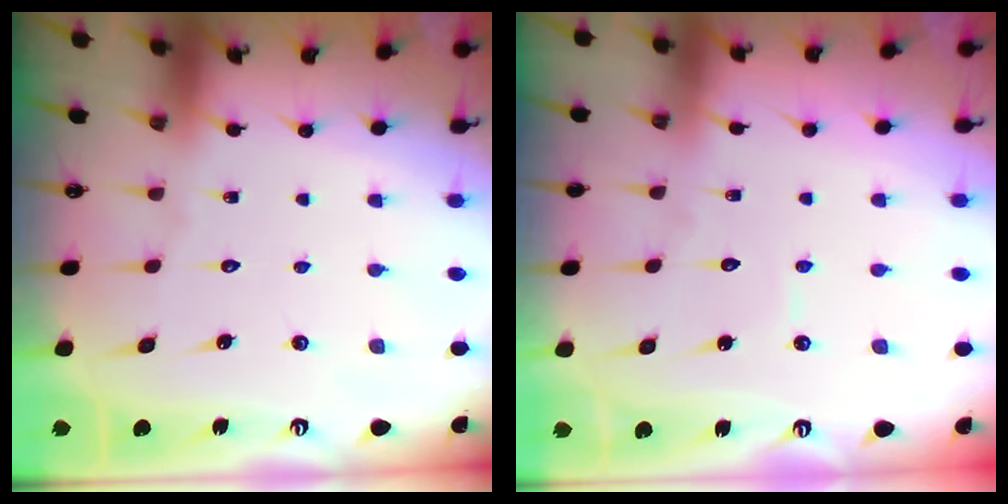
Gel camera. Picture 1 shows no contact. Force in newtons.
{"total": 3.7, "press": 3.7, "slide": 0.4}